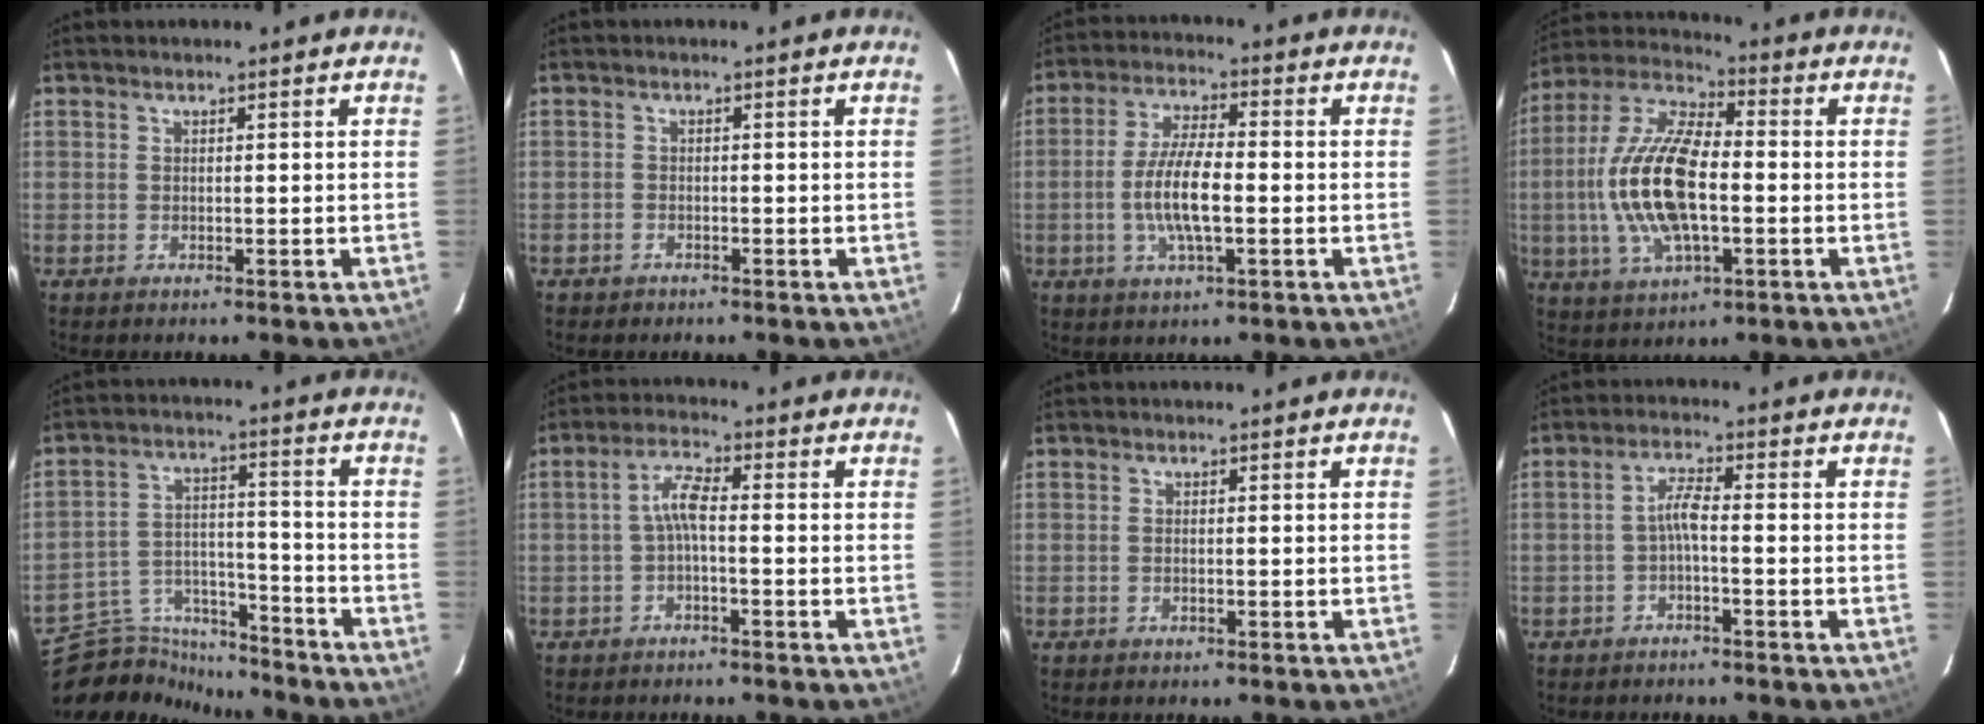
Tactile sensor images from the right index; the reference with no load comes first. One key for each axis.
{"total": 1.4, "fx": -0.9, "fy": 1.0, "fz": 0.1, "tx": -0.006, "ty": 0.004, "tz": -0.014}
{"total": 9.1, "fx": -1.7, "fy": 2.7, "fz": 8.6, "tx": -0.171, "ty": -0.001, "tz": -0.034}
{"total": 17.7, "fx": -1.8, "fy": 7.8, "fz": 15.8, "tx": -0.328, "ty": 0.004, "tz": -0.036}
{"total": 14.7, "fx": -13.5, "fy": 4.9, "fz": 3.0, "tx": -0.082, "ty": 0.029, "tz": -0.222}
{"total": 3.8, "fx": -0.8, "fy": 0.8, "fz": 3.6, "tx": -0.077, "ty": 0.011, "tz": -0.018}
{"total": 0.6, "fx": -0.1, "fy": 0.3, "fz": 0.5, "tx": -0.009, "ty": 0.001, "tz": -0.002}
{"total": 2.8, "fx": -1.2, "fy": 0.3, "fz": 2.6, "tx": -0.056, "ty": 0.007, "tz": -0.023}